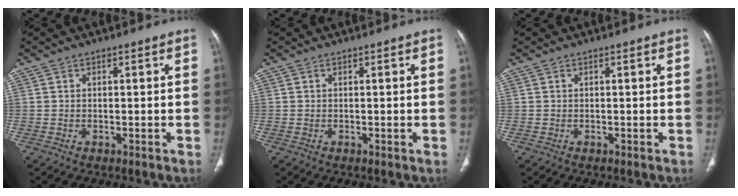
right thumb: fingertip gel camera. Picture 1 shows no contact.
{"total": 0.0}
{"total": 0.0}